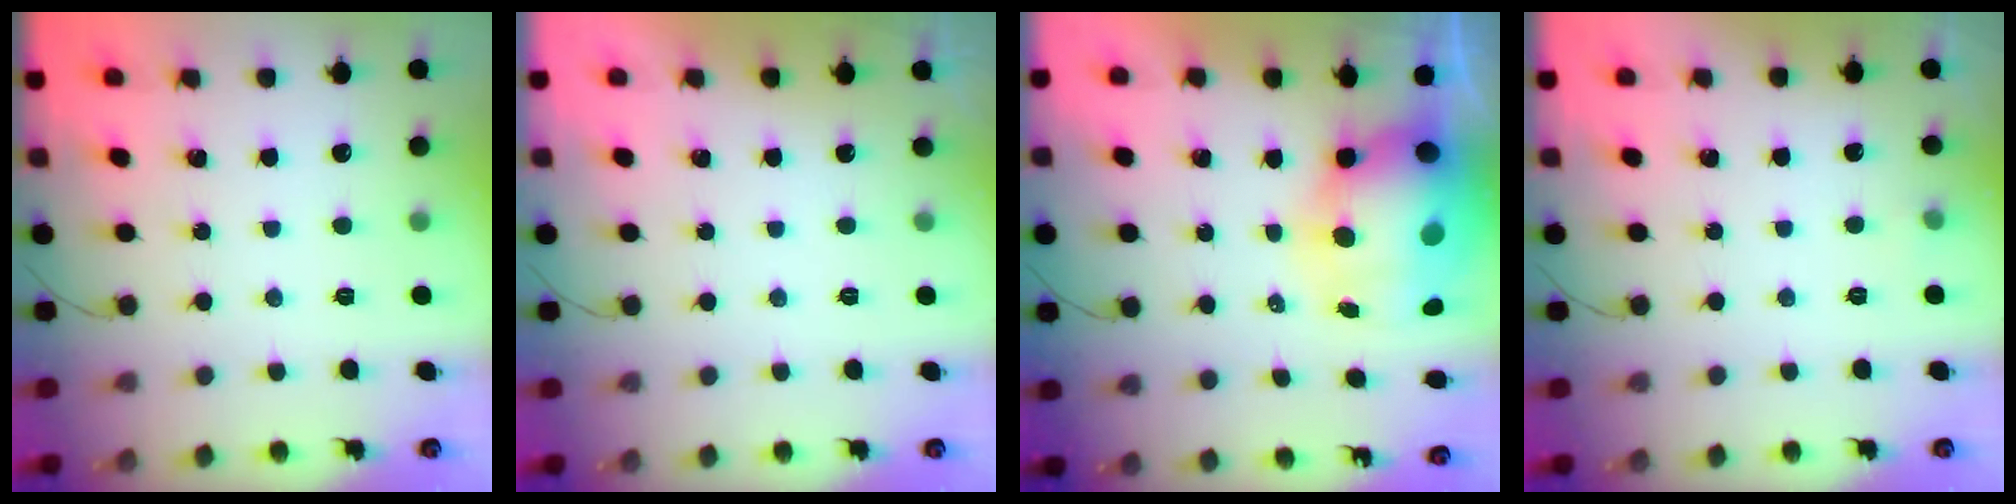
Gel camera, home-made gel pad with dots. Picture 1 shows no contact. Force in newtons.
{"total": 0.0}
{"total": 17.8, "press": 17.2, "slide": 4.5}
{"total": 2.9, "press": 2.6, "slide": 1.2}